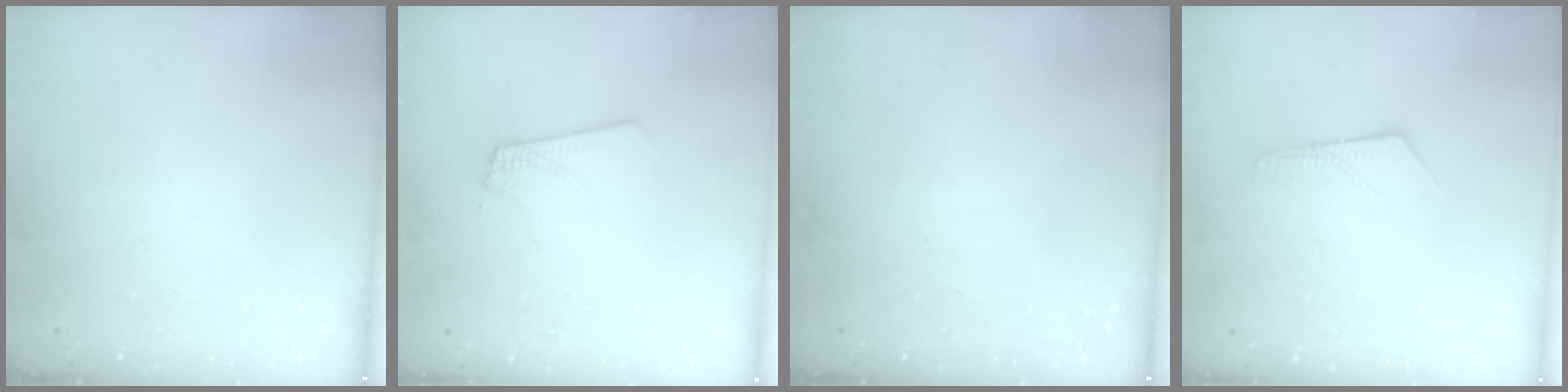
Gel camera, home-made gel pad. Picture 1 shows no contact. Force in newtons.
{"total": 1.8, "press": 1.8, "slide": 0.1}
{"total": 0.0}
{"total": 5.7, "press": 5.7, "slide": 0.5}